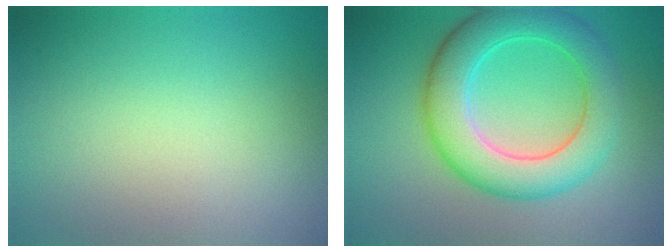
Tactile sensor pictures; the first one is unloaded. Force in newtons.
{"total": 7.5, "press": 7.5, "slide": 0.3}